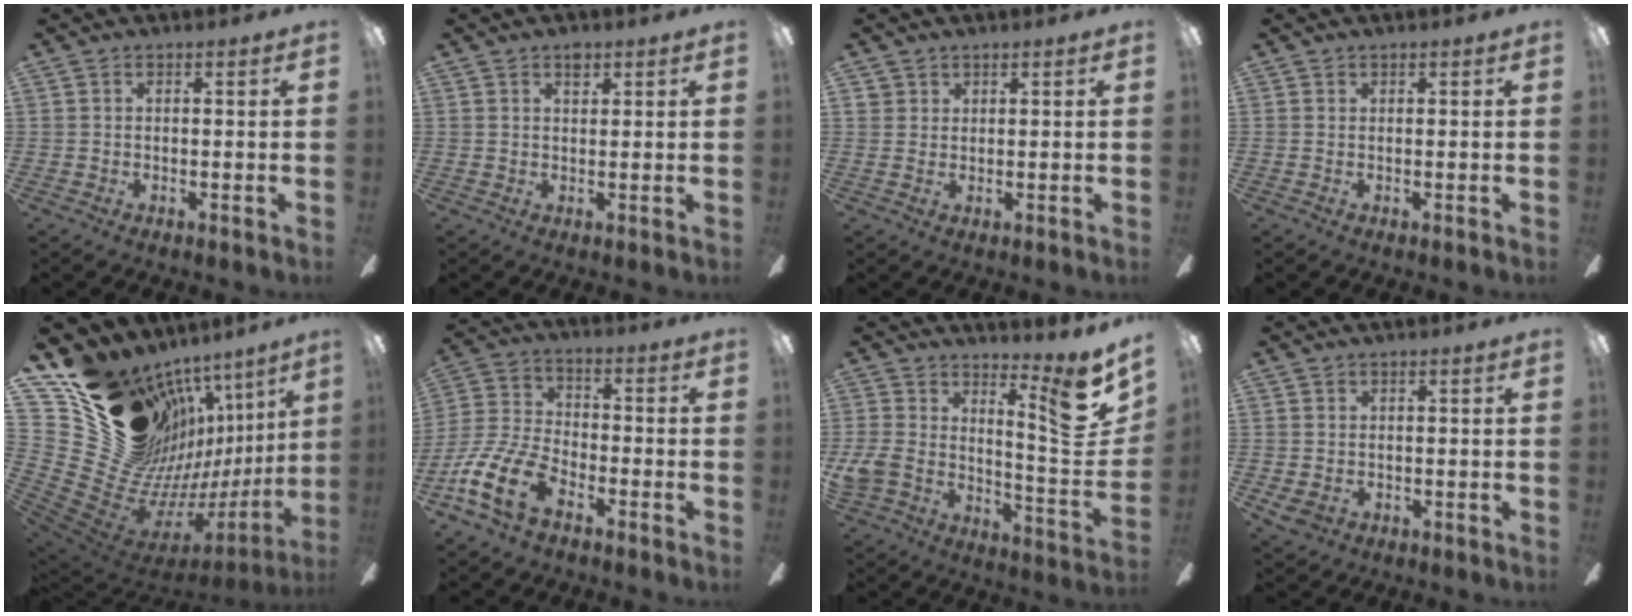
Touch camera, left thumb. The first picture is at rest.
{"total": 2.2, "force": [1.5, 1.1, 1.1], "torque": [-0.008, -0.004, 0.024]}
{"total": 1.5, "force": [1.2, 0.8, 0.2], "torque": [-0.005, 0.000, 0.024]}
{"total": 0.0}
{"total": 22.7, "force": [11.2, 15.8, 11.8], "torque": [-0.180, -0.143, 0.279]}
{"total": 14.7, "force": [-7.7, 8.1, 9.5], "torque": [-0.208, 0.034, -0.141]}
{"total": 16.7, "force": [8.5, 7.3, 12.4], "torque": [-0.158, -0.066, 0.139]}
{"total": 2.3, "force": [-0.2, 2.0, 1.1], "torque": [-0.019, -0.002, -0.005]}